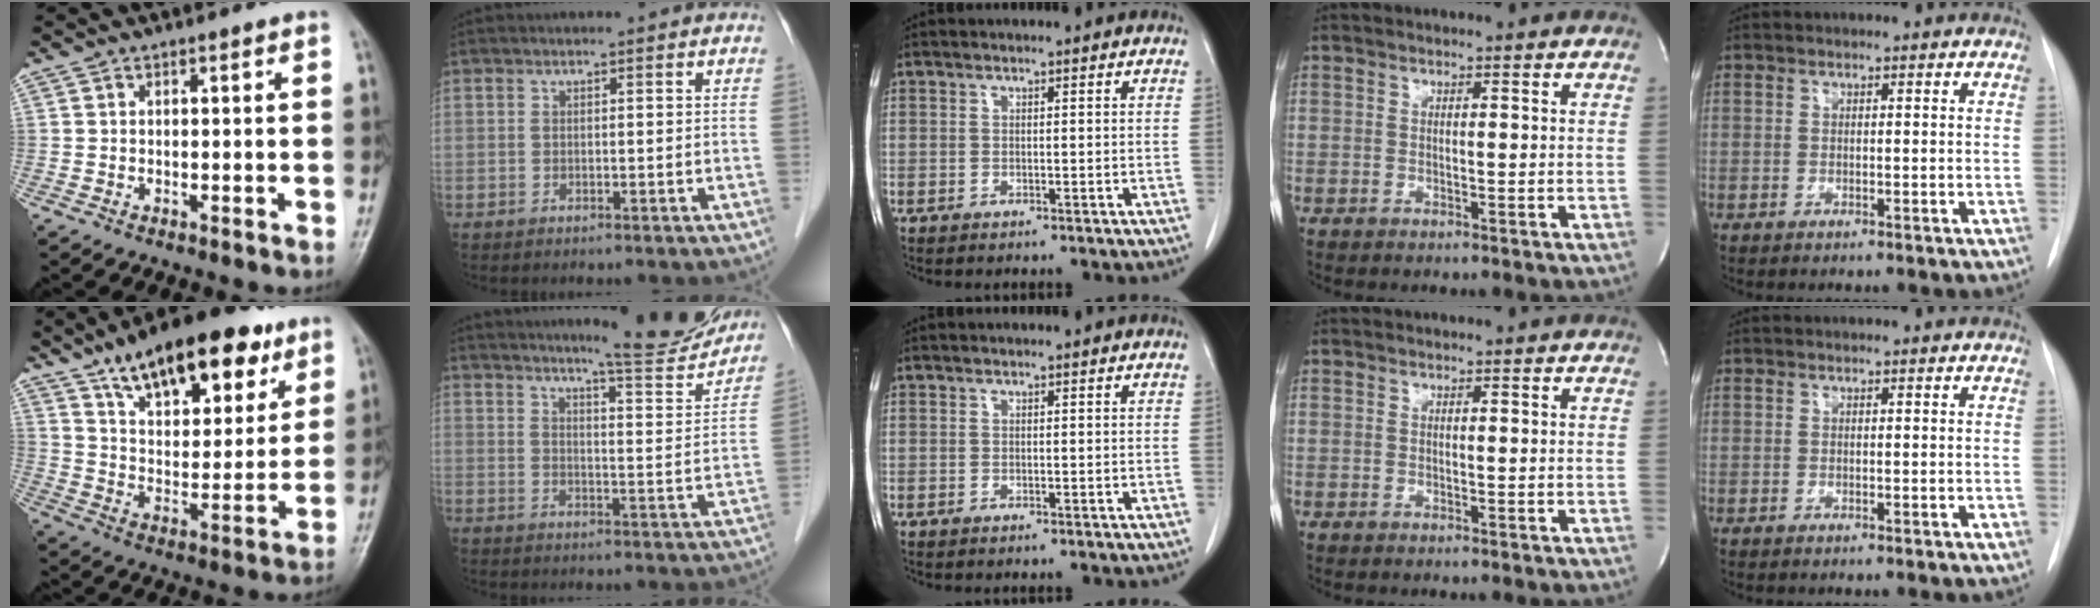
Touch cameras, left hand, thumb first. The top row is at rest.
{"thumb": {"total": 21.5, "force": [13.1, 9.6, 14.1], "torque": [-0.179, -0.039, 0.215]}, "index": {"total": 12.9, "force": [12.0, 0.2, 4.7], "torque": [-0.061, -0.025, 0.153]}}